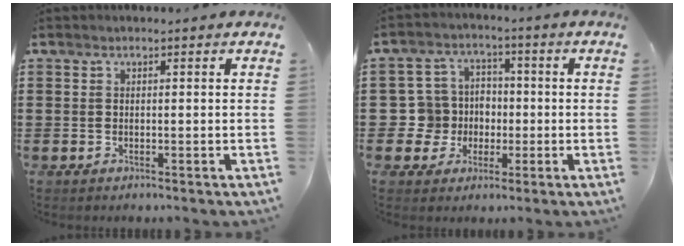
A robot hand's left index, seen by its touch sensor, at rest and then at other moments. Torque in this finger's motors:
{"motor_torque": [-0.05, 0.57, 0.06, -0.01]}